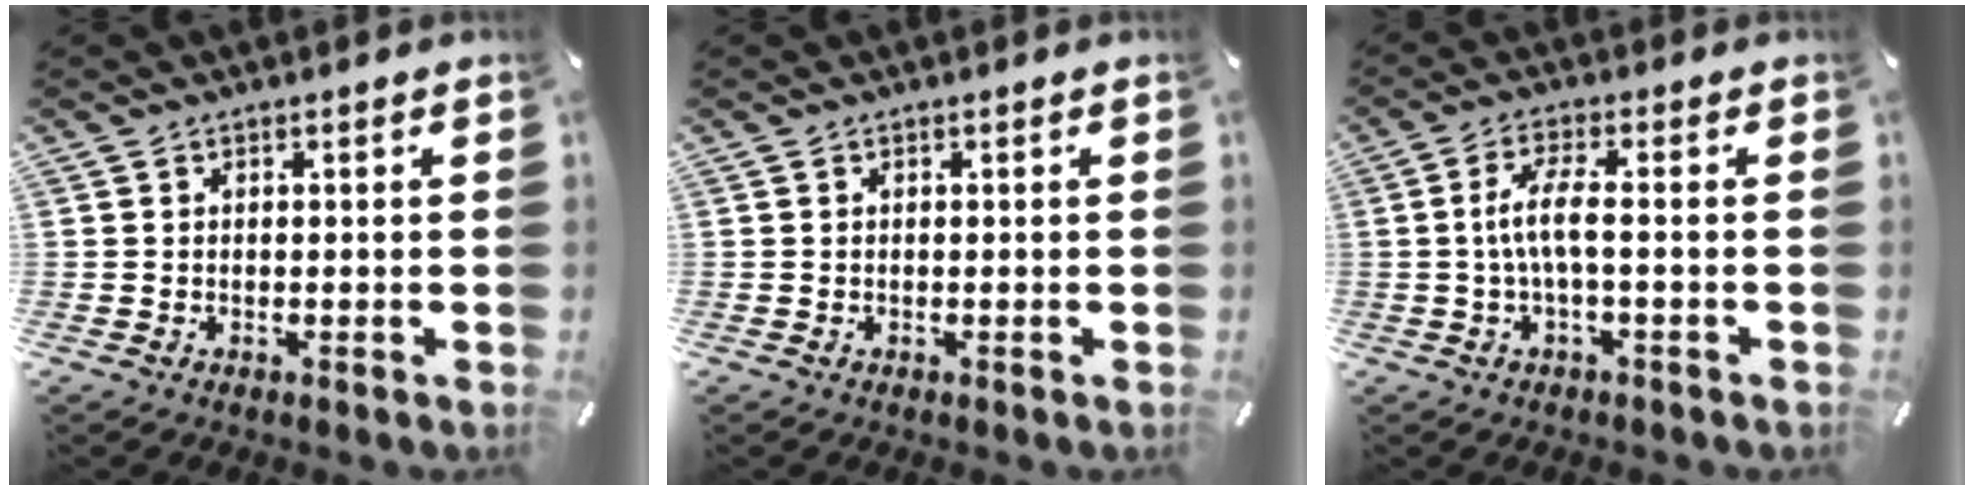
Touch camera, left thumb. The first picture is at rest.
{"total": 0.0}
{"total": 6.8, "force": [-0.4, 1.6, 6.6], "torque": [-0.141, -0.003, -0.015]}